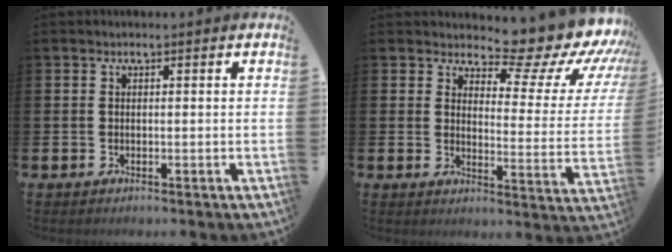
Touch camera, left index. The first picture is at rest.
{"total": 8.0, "force": [6.8, 2.8, 2.9], "torque": [-0.039, -0.073, 0.105]}